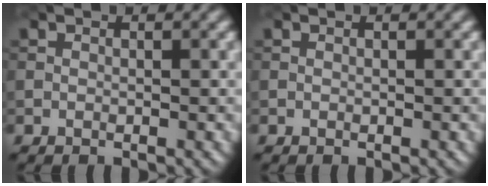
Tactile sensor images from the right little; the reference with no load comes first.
{"total": 0.0}